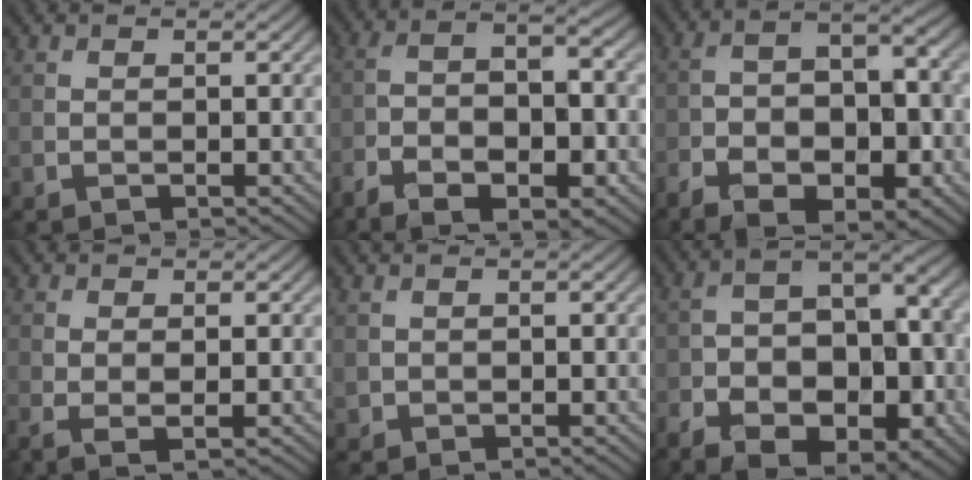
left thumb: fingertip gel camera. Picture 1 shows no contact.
{"total": 12.6, "force": [-6.5, 4.2, 9.9], "torque": [-0.191, -0.021, -0.102]}
{"total": 13.5, "force": [-6.6, 5.9, 10.2], "torque": [-0.182, -0.026, -0.101]}
{"total": 2.9, "force": [-0.5, 0.8, 2.8], "torque": [-0.063, -0.004, -0.010]}
{"total": 0.8, "force": [0.0, 0.8, 0.1], "torque": [-0.002, -0.006, 0.000]}
{"total": 14.2, "force": [-6.8, 7.5, 9.9], "torque": [-0.166, -0.020, -0.104]}